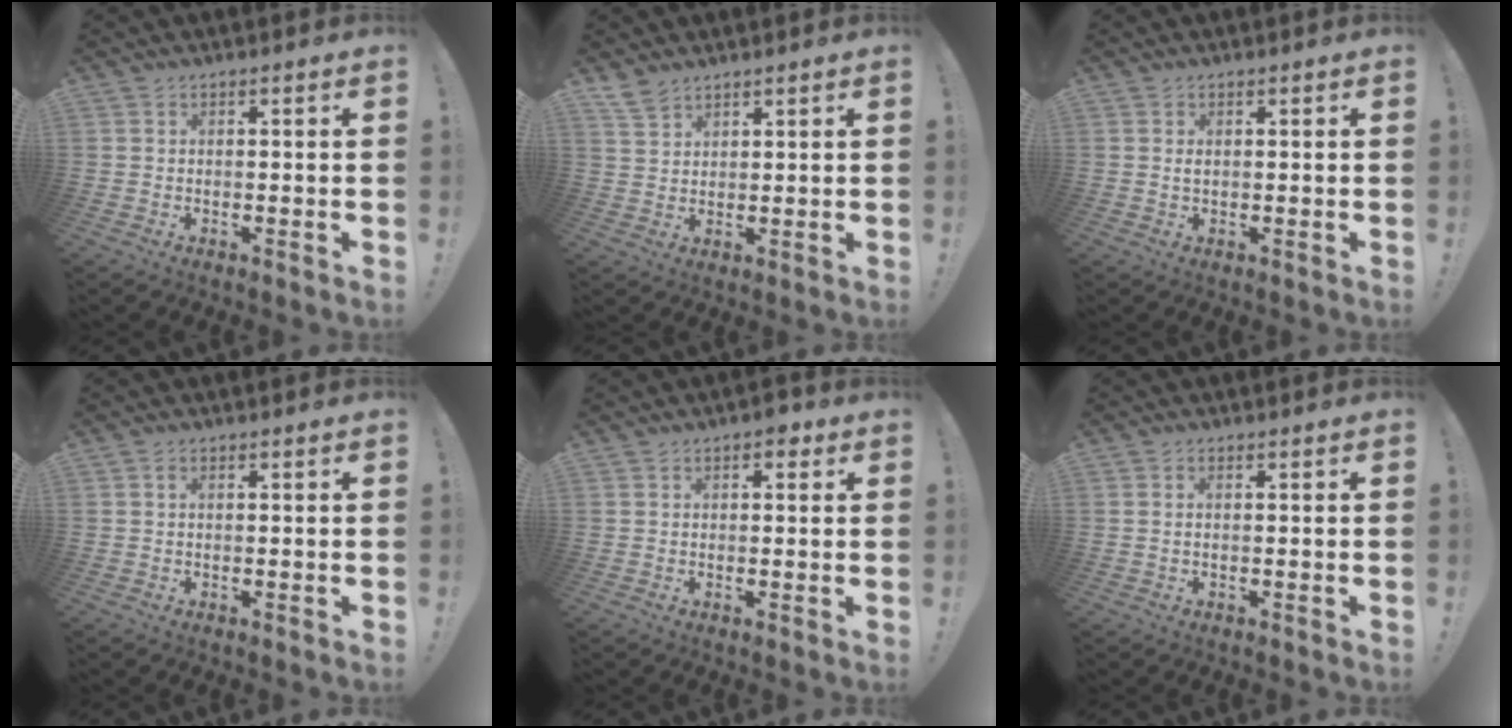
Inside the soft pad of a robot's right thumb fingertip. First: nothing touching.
{"total": 4.6, "force": [3.7, 2.0, 1.7], "torque": [-0.034, -0.020, 0.072]}
{"total": 0.8, "force": [0.1, 0.3, 0.7], "torque": [-0.014, 0.002, 0.001]}
{"total": 0.5, "force": [0.1, 0.3, 0.4], "torque": [-0.003, 0.000, 0.001]}
{"total": 2.5, "force": [1.1, 1.6, 1.6], "torque": [-0.016, 0.001, 0.016]}
{"total": 0.9, "force": [0.1, -0.1, 0.9], "torque": [-0.019, -0.001, 0.001]}